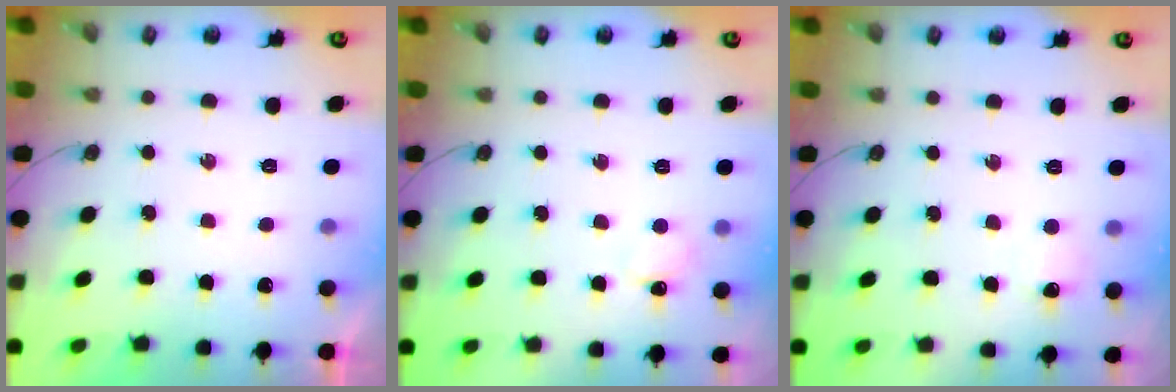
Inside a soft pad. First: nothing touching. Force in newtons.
{"total": 5.2, "press": 5.1, "slide": 0.9}
{"total": 6.6, "press": 6.6, "slide": 0.9}